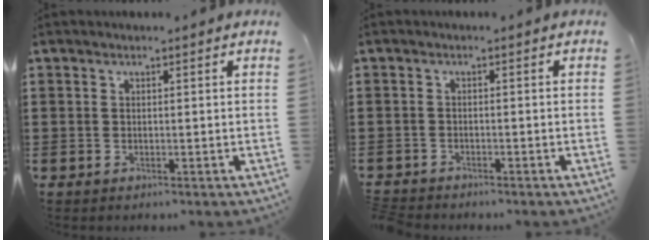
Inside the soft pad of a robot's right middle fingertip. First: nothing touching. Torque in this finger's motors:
{"motor_torque": [1.68, -0.46, 0.19, 0.21]}